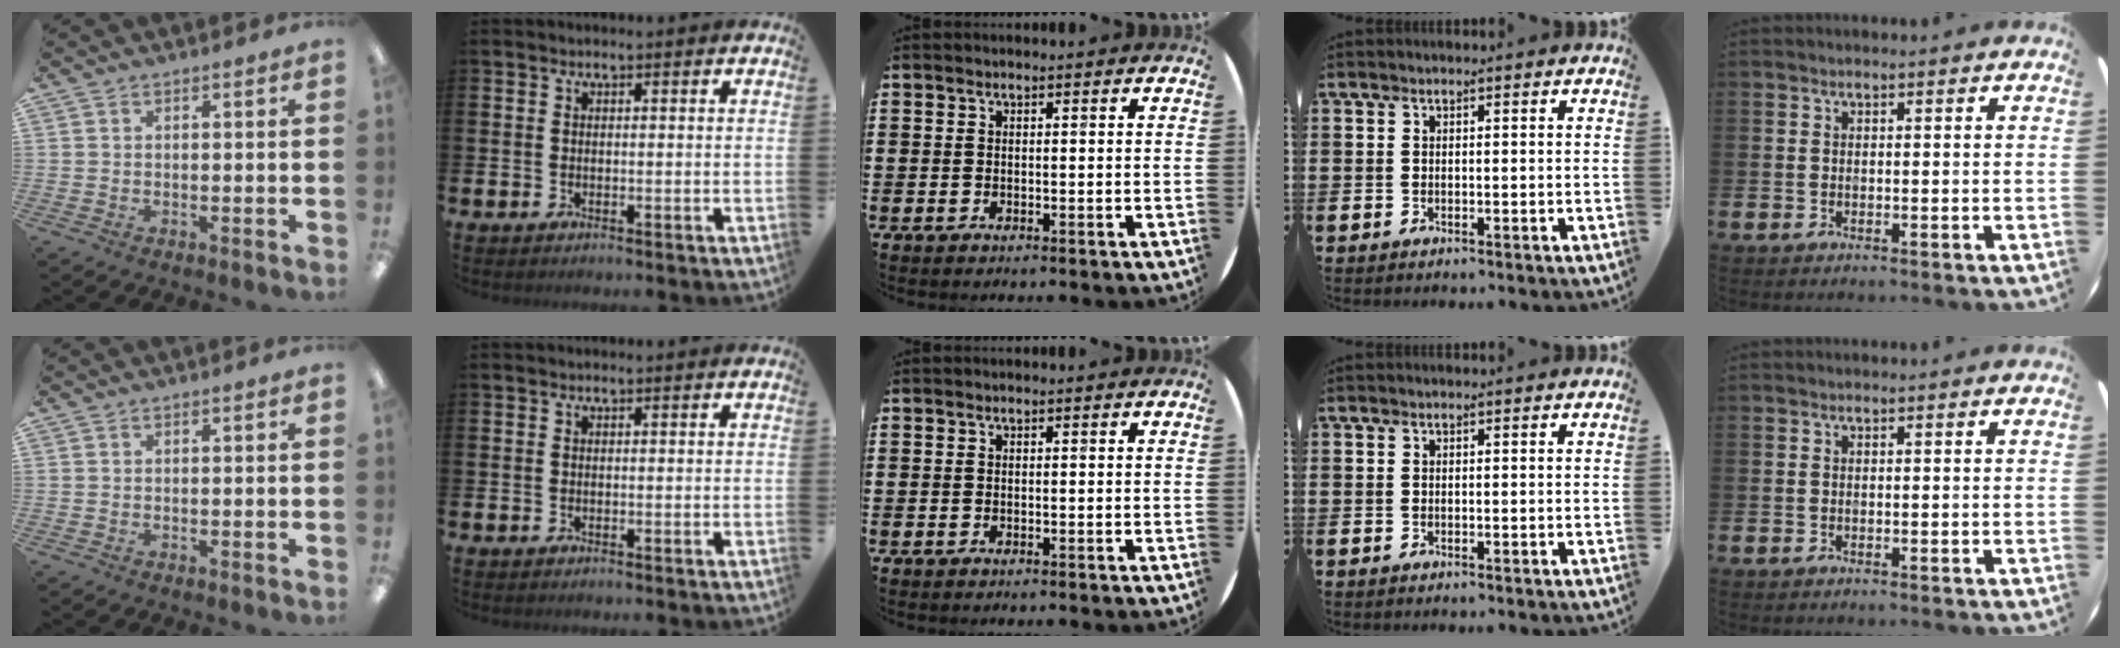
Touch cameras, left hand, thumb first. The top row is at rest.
{}